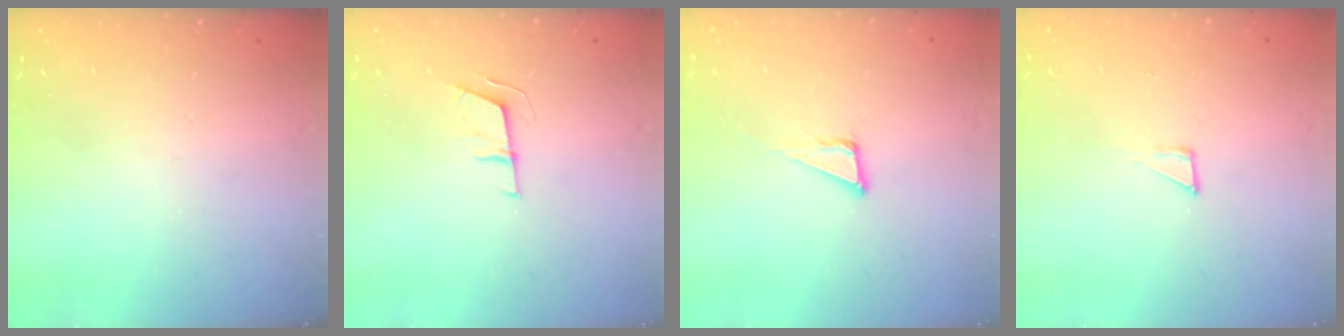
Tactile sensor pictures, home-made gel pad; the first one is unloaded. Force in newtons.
{"total": 6.1, "press": 6.1, "slide": 1.0}
{"total": 3.8, "press": 3.8, "slide": 0.0}
{"total": 3.3, "press": 3.3, "slide": 0.3}